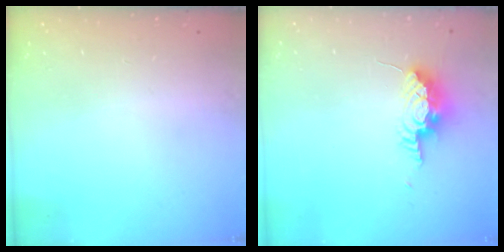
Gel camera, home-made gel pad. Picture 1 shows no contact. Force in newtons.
{"total": 8.6, "press": 8.3, "slide": 2.4}